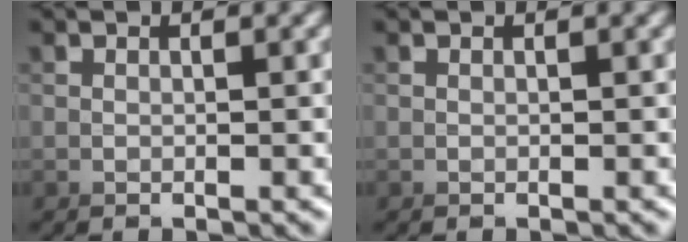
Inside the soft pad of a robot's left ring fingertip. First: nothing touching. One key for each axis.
{"total": 0.0}